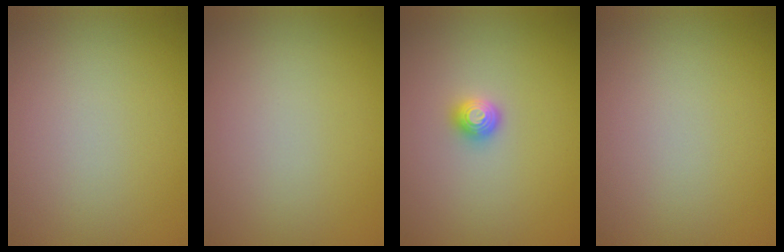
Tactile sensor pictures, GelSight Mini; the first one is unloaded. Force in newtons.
{"total": 0.0}
{"total": 1.4, "press": 1.2, "slide": 0.6}
{"total": 0.0}